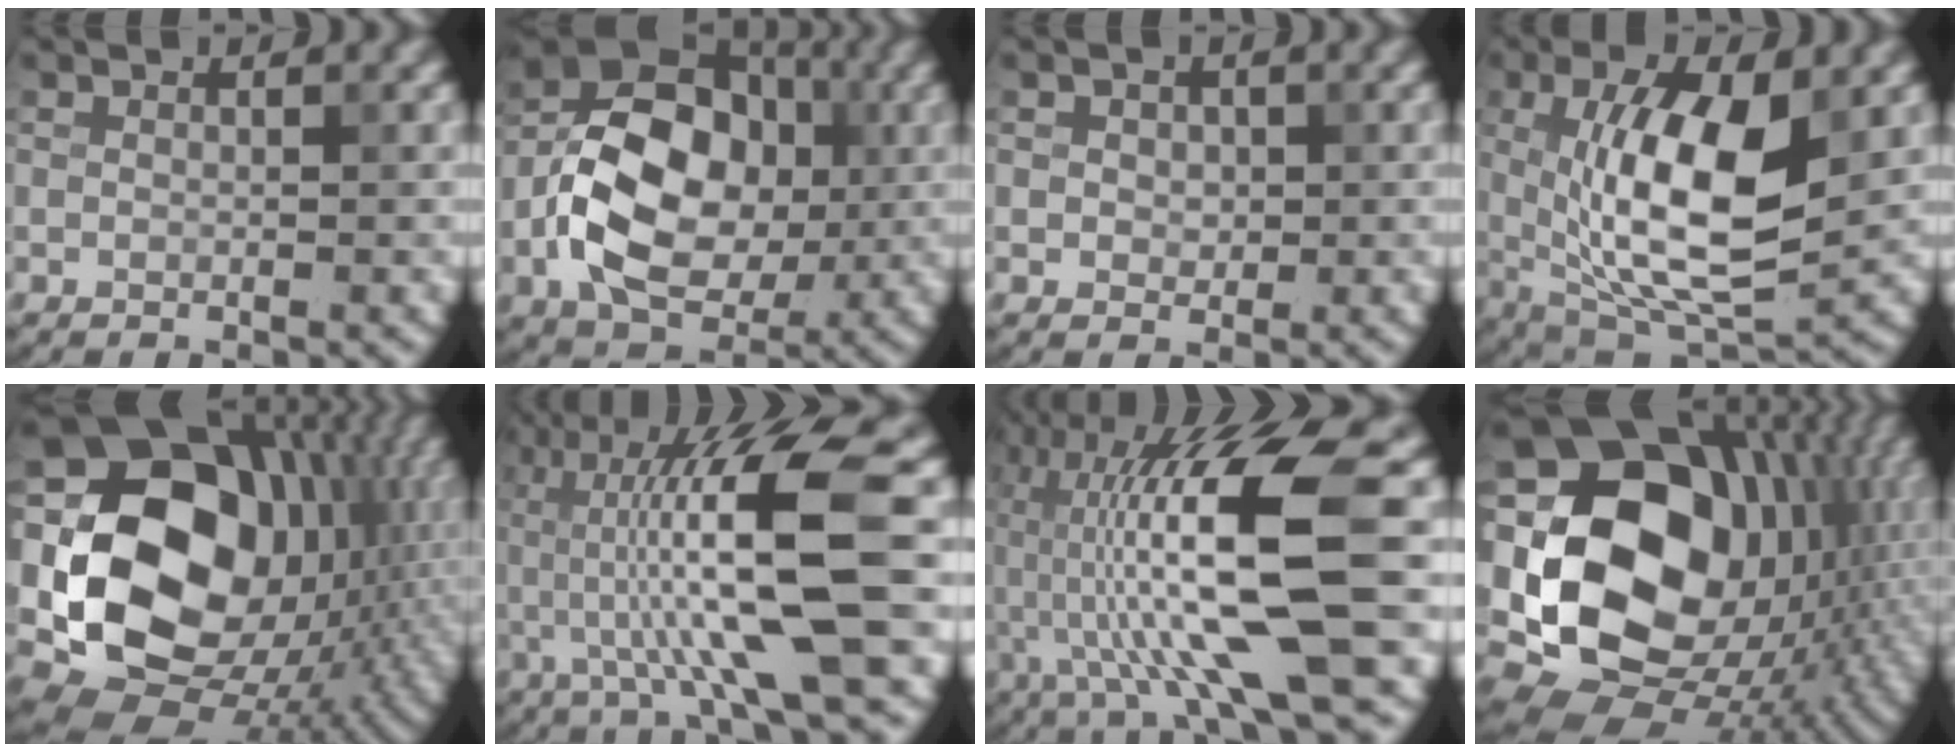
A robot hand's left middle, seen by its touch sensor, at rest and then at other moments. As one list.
[{"total": 12.5, "force": [-1.7, 8.7, 8.8], "torque": [-0.149, 0.010, -0.033]}, {"total": 1.3, "force": [0.2, 1.1, 0.7], "torque": [-0.013, -0.003, 0.003]}, {"total": 11.0, "force": [0.9, 4.5, 10.0], "torque": [-0.178, -0.004, 0.015]}, {"total": 17.9, "force": [0.0, 14.3, 10.8], "torque": [-0.179, -0.022, 0.014]}, {"total": 11.1, "force": [0.1, 2.1, 10.9], "torque": [-0.184, 0.008, 0.002]}, {"total": 13.4, "force": [-1.0, 2.4, 13.2], "torque": [-0.251, 0.016, -0.014]}, {"total": 20.1, "force": [0.5, 16.0, 12.1], "torque": [-0.222, -0.008, 0.036]}]